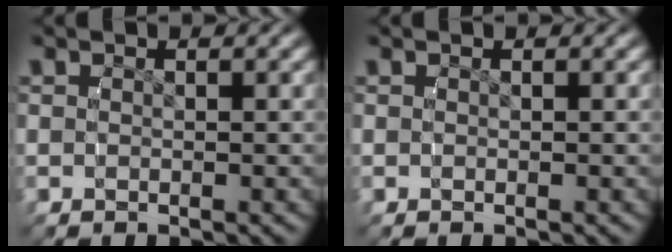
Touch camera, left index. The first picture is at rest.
{"total": 0.0}